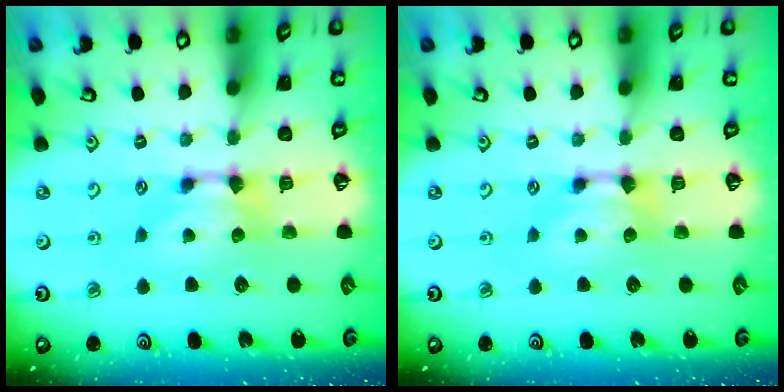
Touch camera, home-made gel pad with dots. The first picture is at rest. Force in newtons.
{"total": 0.0}